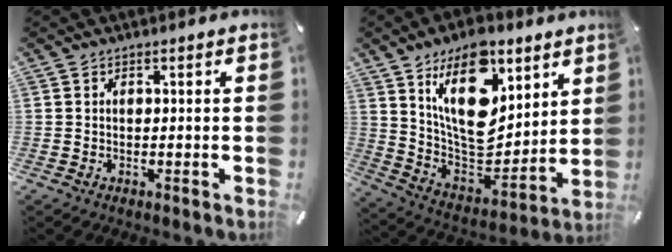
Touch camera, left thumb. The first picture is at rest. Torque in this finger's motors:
{"motor_torque": [2.61, 2.40, 1.53, -1.24, 0.74]}